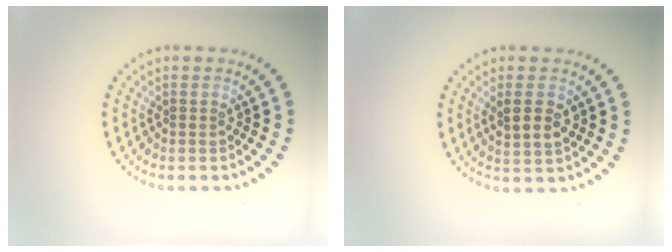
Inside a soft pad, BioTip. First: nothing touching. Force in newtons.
{"total": 2.5, "press": 2.4, "slide": 0.6}